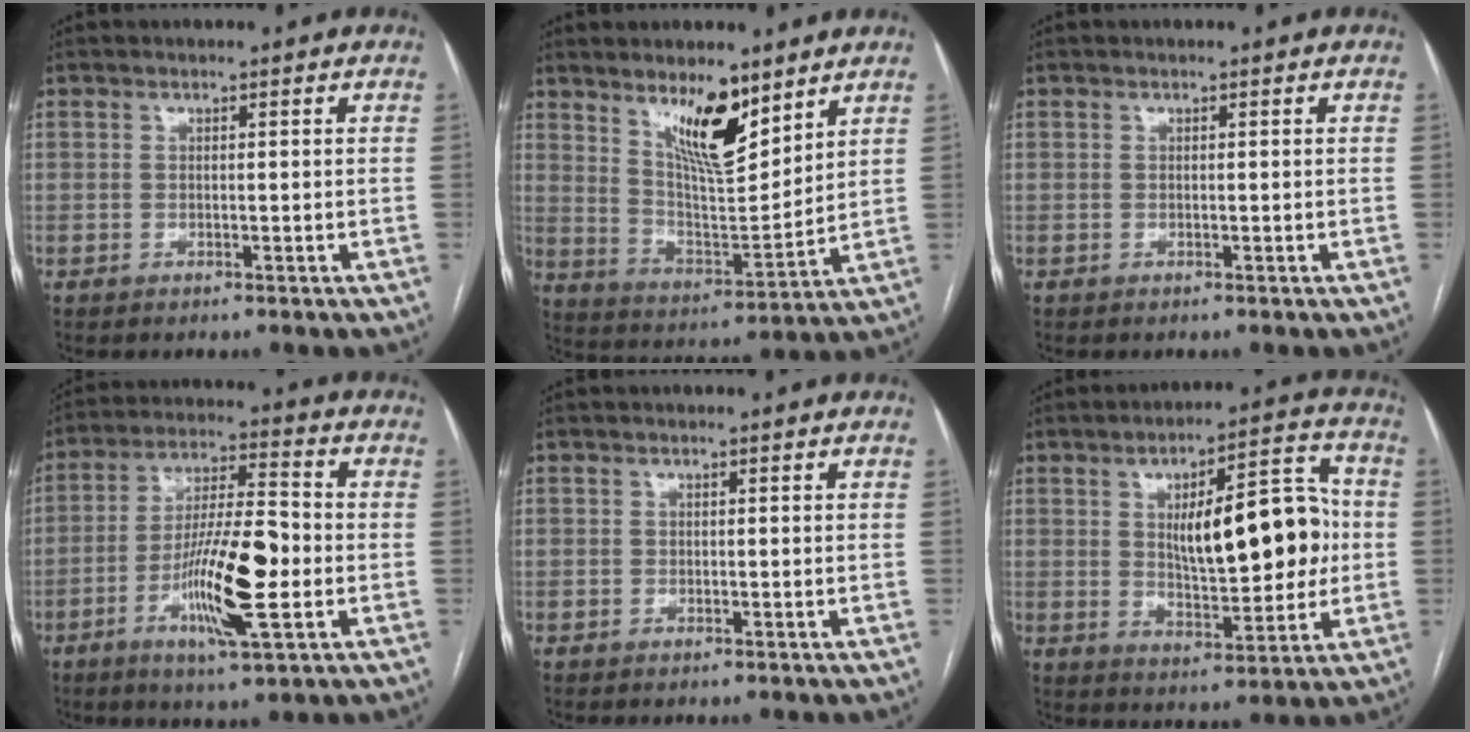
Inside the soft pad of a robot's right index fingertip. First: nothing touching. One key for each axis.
{"total": 11.8, "fx": 7.7, "fy": 3.0, "fz": 8.4, "tx": -0.149, "ty": -0.010, "tz": 0.144}
{"total": 0.0}
{"total": 14.1, "fx": -3.8, "fy": 2.2, "fz": 13.4, "tx": -0.245, "ty": -0.001, "tz": -0.065}
{"total": 0.0}
{"total": 14.6, "fx": 1.0, "fy": 4.4, "fz": 13.9, "tx": -0.204, "ty": 0.022, "tz": 0.023}